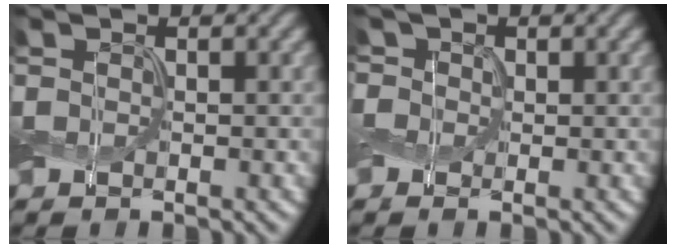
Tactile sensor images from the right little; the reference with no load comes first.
{"total": 1.6, "force": [0.5, 1.5, 0.5], "torque": [-0.016, 0.004, 0.005]}